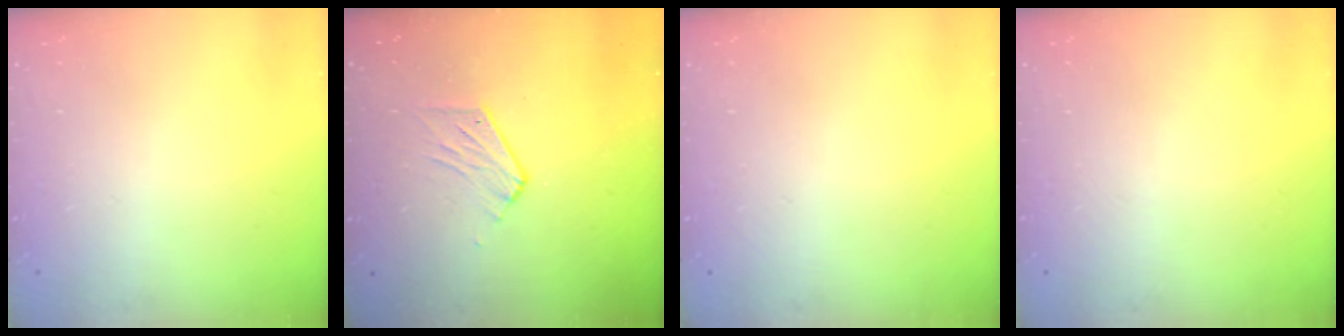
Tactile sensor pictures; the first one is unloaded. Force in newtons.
{"total": 6.3, "press": 6.3, "slide": 0.7}
{"total": 0.0}
{"total": 0.0}